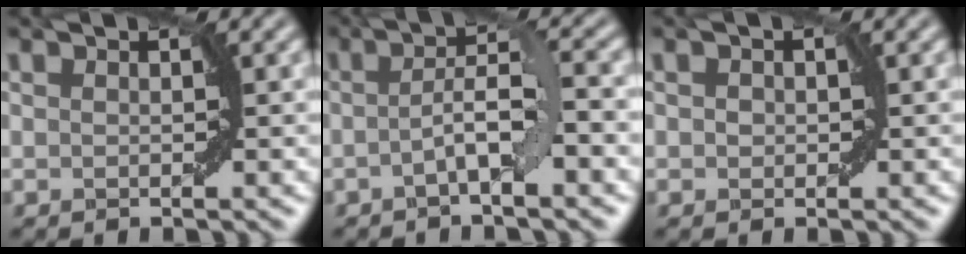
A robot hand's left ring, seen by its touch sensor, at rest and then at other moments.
{"total": 4.0, "force": [-0.9, 0.5, 3.8], "torque": [-0.063, 0.015, -0.024]}
{"total": 0.8, "force": [0.1, 0.7, 0.4], "torque": [-0.004, 0.001, 0.000]}